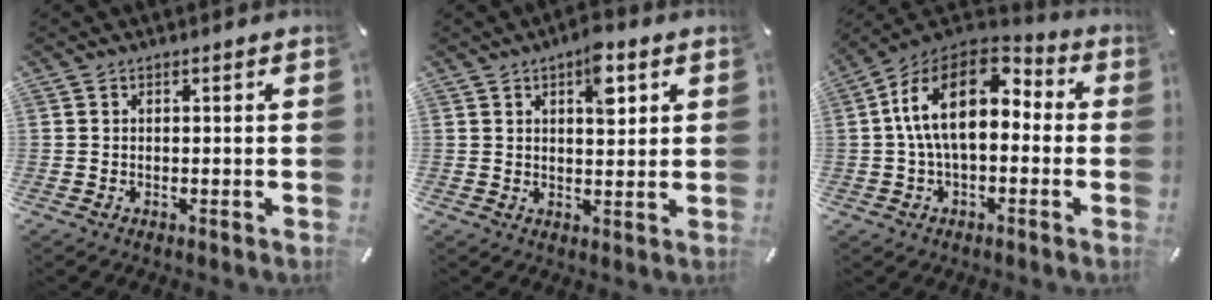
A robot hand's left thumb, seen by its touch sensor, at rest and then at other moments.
{"total": 7.2, "force": [3.1, 3.4, 5.5], "torque": [-0.068, -0.012, 0.045]}
{"total": 16.2, "force": [2.2, 9.4, 13.0], "torque": [-0.258, 0.000, 0.032]}